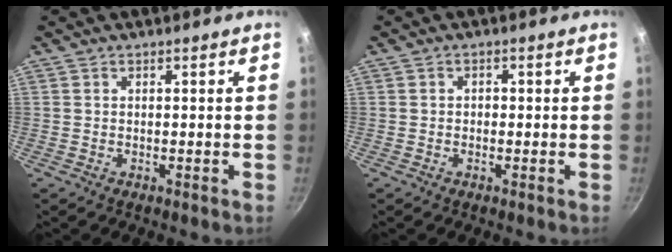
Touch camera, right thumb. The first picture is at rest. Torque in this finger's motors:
{"motor_torque": [-0.35, -0.40, -0.14, 0.15, 0.09]}